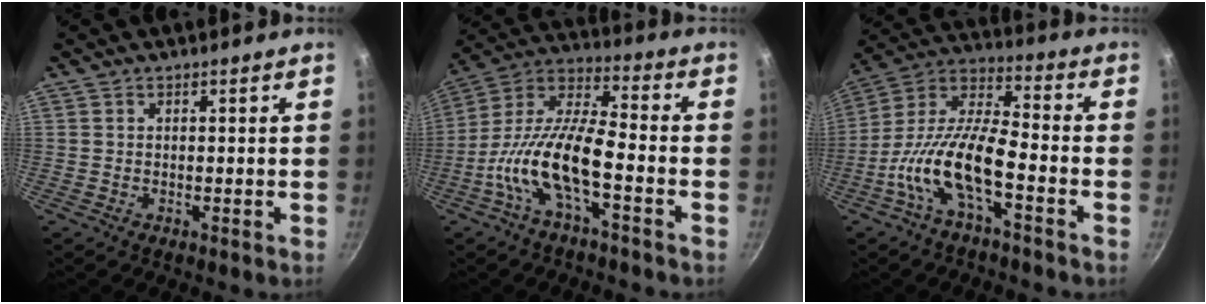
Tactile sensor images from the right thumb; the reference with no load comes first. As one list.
[{"total": 14.8, "force": [-5.4, 5.0, 12.8], "torque": [-0.249, 0.047, -0.119]}, {"total": 14.8, "force": [-5.8, 5.2, 12.5], "torque": [-0.243, 0.048, -0.127]}]